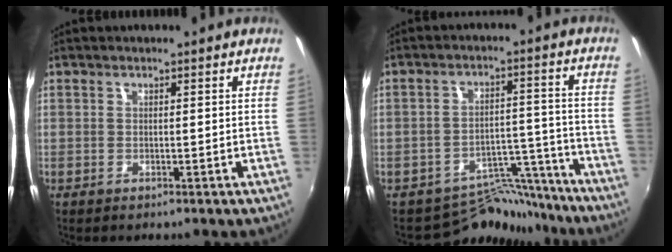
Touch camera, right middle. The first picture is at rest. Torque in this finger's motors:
{"motor_torque": [-0.42, -0.13, -0.09, -0.03]}